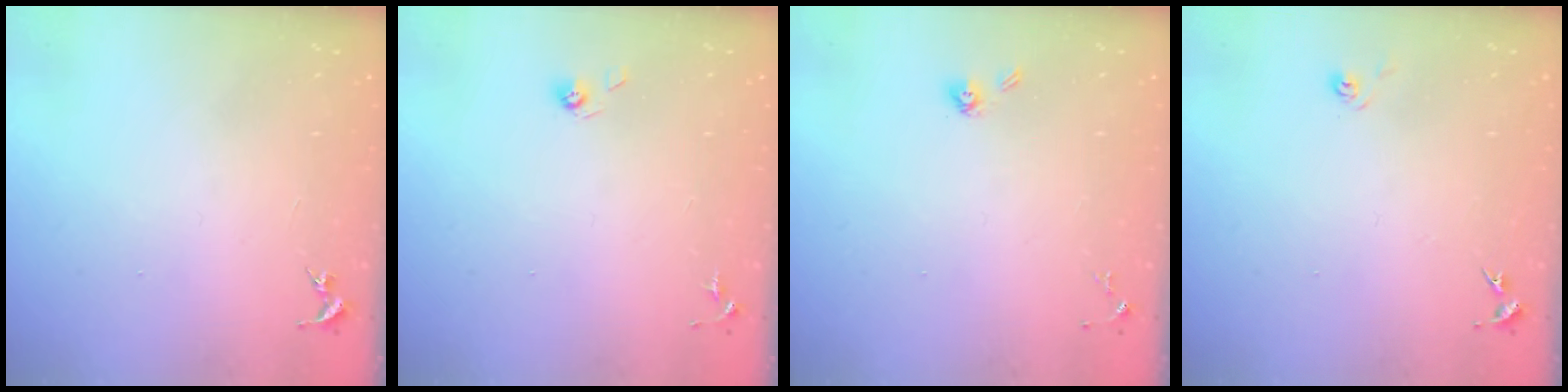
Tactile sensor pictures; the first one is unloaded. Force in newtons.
{"total": 3.8, "press": 3.3, "slide": 1.8}
{"total": 3.8, "press": 3.4, "slide": 1.7}
{"total": 4.4, "press": 4.4, "slide": 0.5}